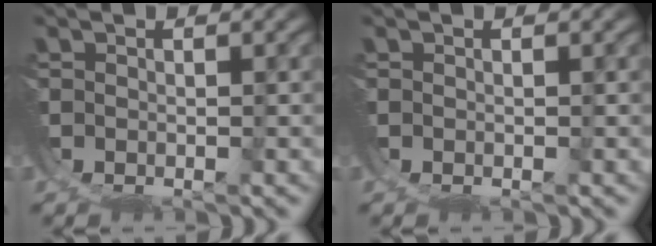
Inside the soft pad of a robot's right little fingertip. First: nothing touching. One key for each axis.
{"total": 0.0}